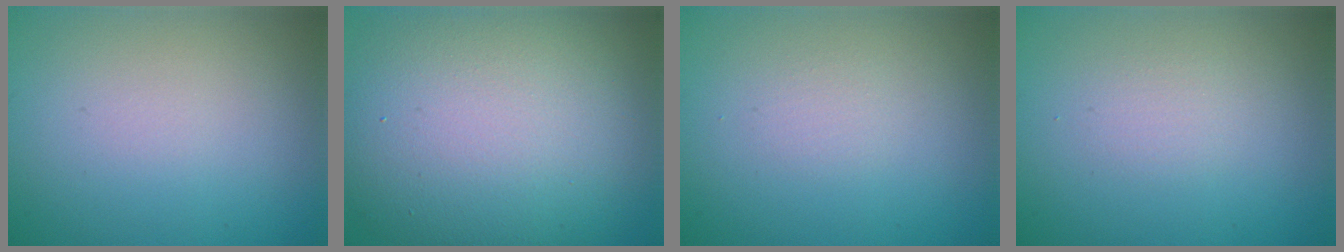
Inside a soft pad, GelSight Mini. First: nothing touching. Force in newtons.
{"total": 14.0, "press": 14.0, "slide": 0.8}
{"total": 0.8, "press": 0.8, "slide": 0.0}
{"total": 1.0, "press": 1.0, "slide": 0.1}